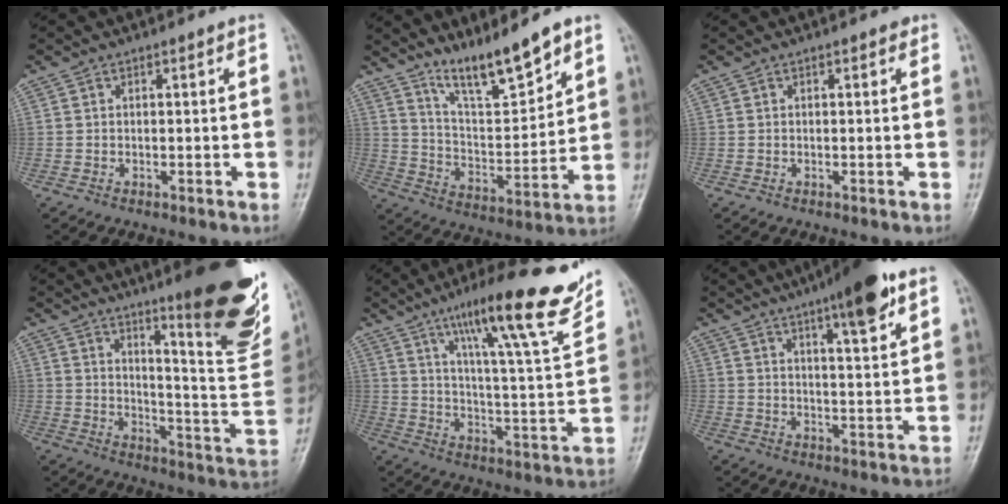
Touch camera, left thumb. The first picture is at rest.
{"total": 11.6, "force": [9.4, 1.9, 6.6], "torque": [-0.098, -0.069, 0.178]}
{"total": 0.0}
{"total": 24.4, "force": [14.1, 4.6, 19.4], "torque": [-0.227, -0.077, 0.202]}
{"total": 20.9, "force": [14.5, 2.4, 14.9], "torque": [-0.200, -0.068, 0.221]}
{"total": 12.1, "force": [7.2, 2.2, 9.4], "torque": [-0.126, -0.030, 0.104]}